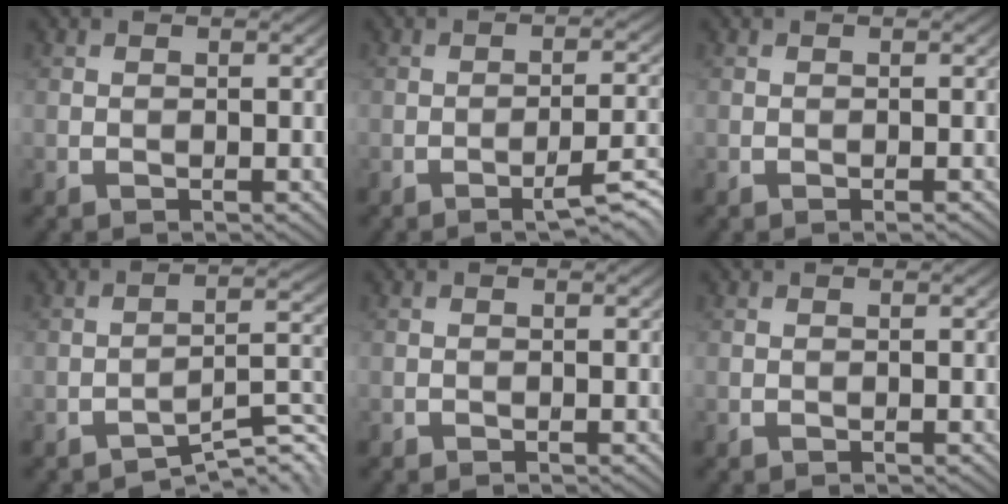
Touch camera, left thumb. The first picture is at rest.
{"total": 3.6, "force": [-2.4, -0.1, 2.7], "torque": [-0.041, 0.011, -0.031]}
{"total": 0.6, "force": [-0.5, -0.1, 0.3], "torque": [-0.003, 0.003, -0.010]}
{"total": 4.3, "force": [-3.8, 0.2, 1.8], "torque": [-0.014, 0.009, -0.060]}
{"total": 0.5, "force": [-0.5, -0.2, -0.2], "torque": [0.006, 0.002, -0.010]}
{"total": 0.0}